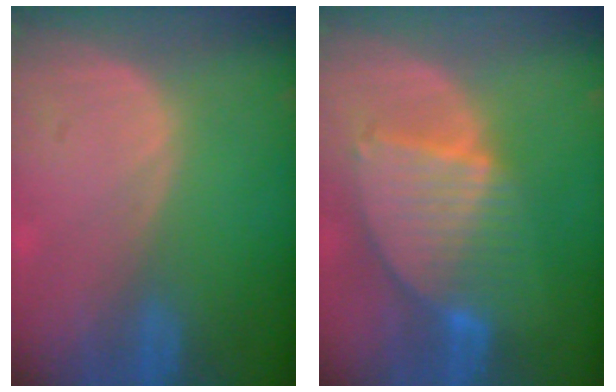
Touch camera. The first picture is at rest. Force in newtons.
{"total": 8.5, "press": 7.4, "slide": 4.1}